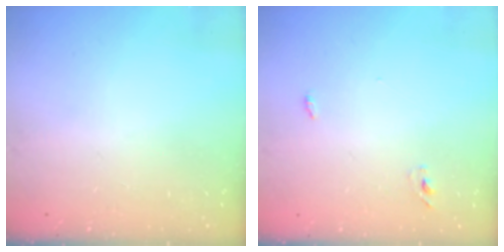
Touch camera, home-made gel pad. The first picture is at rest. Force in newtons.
{"total": 2.9, "press": 2.7, "slide": 1.0}